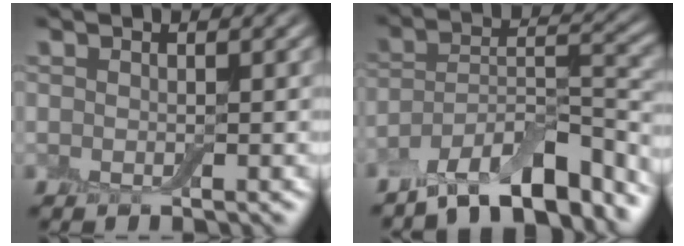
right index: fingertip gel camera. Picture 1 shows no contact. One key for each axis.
{"total": 10.0, "fx": -7.9, "fy": 2.9, "fz": 5.4, "tx": -0.080, "ty": 0.014, "tz": -0.142}